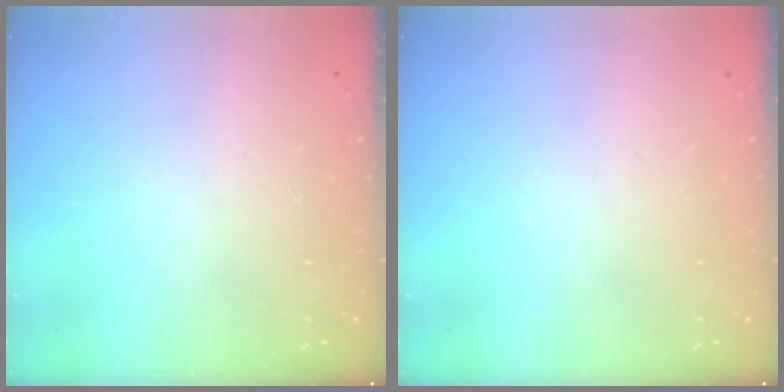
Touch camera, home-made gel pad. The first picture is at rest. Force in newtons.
{"total": 0.0}